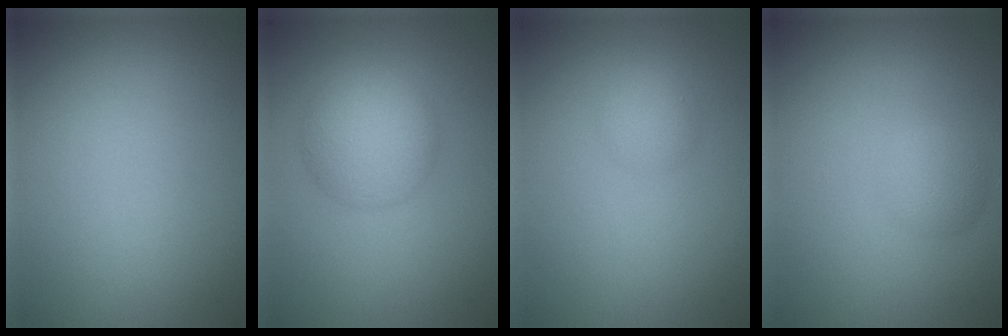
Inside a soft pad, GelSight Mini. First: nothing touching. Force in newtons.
{"total": 5.0, "press": 5.0, "slide": 0.3}
{"total": 1.7, "press": 1.7, "slide": 0.1}
{"total": 1.9, "press": 1.9, "slide": 0.1}